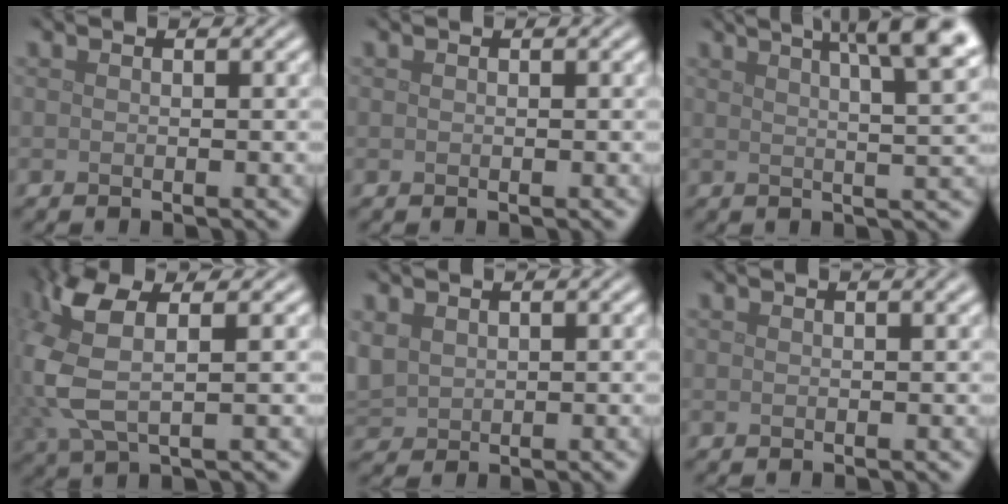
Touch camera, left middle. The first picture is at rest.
{"total": 0.0}
{"total": 10.6, "force": [5.4, 3.5, 8.5], "torque": [-0.076, 0.049, 0.047]}
{"total": 6.4, "force": [1.6, 2.8, 5.5], "torque": [-0.148, 0.005, 0.026]}
{"total": 2.2, "force": [0.9, 1.8, 0.9], "torque": [-0.035, -0.003, 0.025]}
{"total": 1.6, "force": [0.8, 0.5, 1.2], "torque": [-0.010, 0.003, 0.007]}